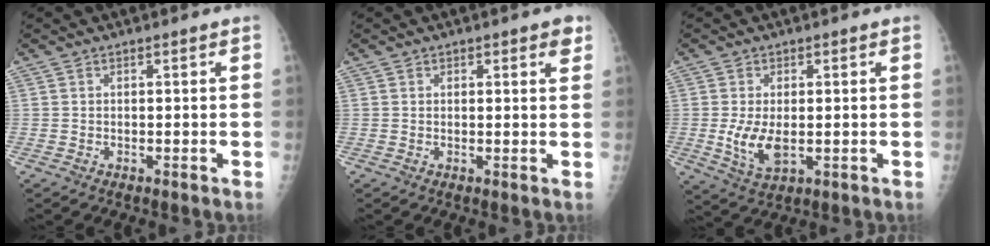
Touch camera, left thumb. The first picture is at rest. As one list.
[{"total": 2.7, "force": [1.5, 1.2, 1.8], "torque": [-0.007, -0.005, 0.015]}, {"total": 6.7, "force": [-0.7, 3.6, 5.6], "torque": [-0.108, -0.014, -0.006]}]